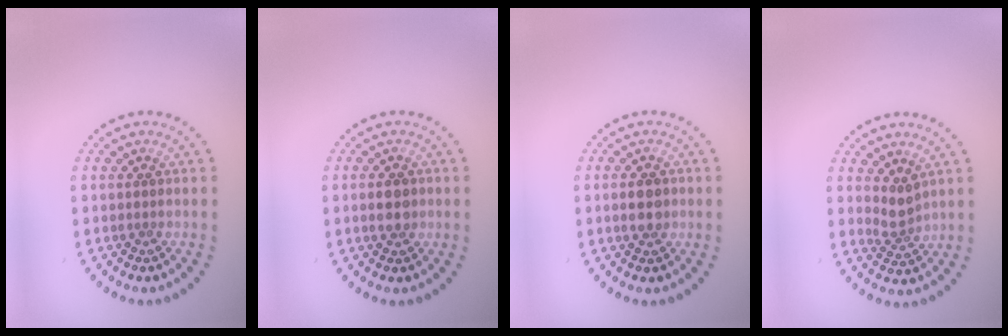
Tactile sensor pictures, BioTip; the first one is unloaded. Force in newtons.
{"total": 2.5, "press": 2.5, "slide": 0.2}
{"total": 2.6, "press": 2.6, "slide": 0.2}
{"total": 2.0, "press": 1.6, "slide": 1.3}